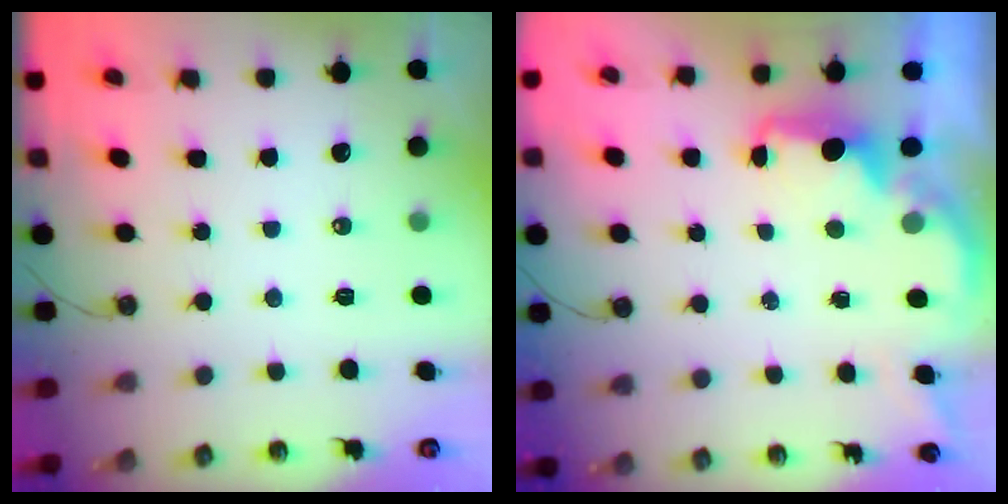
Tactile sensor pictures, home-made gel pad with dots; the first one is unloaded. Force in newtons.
{"total": 2.1, "press": 1.9, "slide": 0.8}